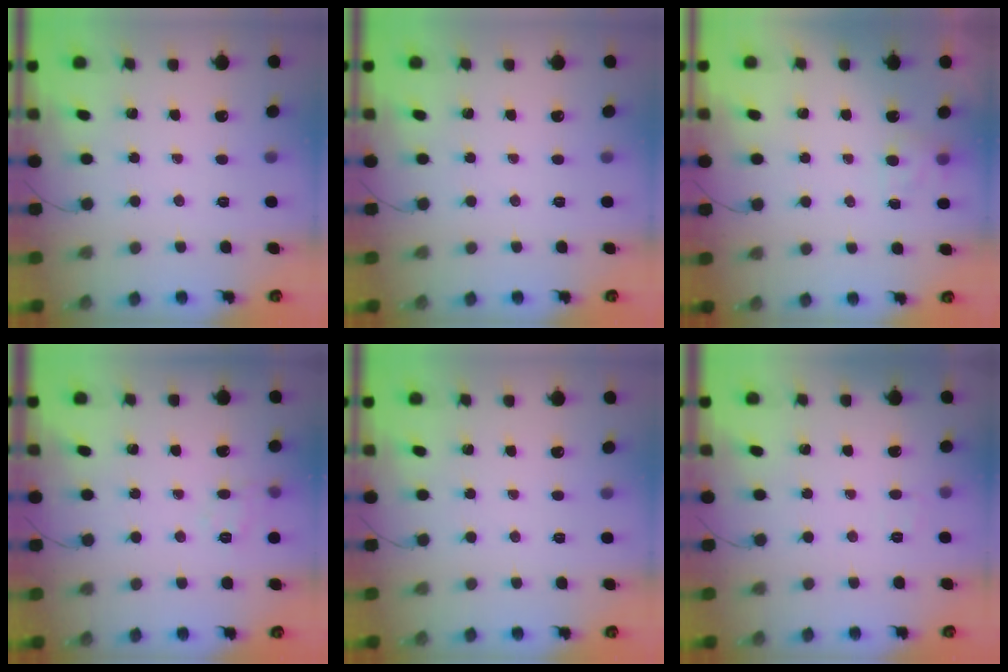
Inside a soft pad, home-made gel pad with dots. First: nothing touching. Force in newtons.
{"total": 0.0}
{"total": 4.5, "press": 4.3, "slide": 1.4}
{"total": 7.9, "press": 7.7, "slide": 1.4}
{"total": 0.0}
{"total": 2.0, "press": 1.7, "slide": 1.1}